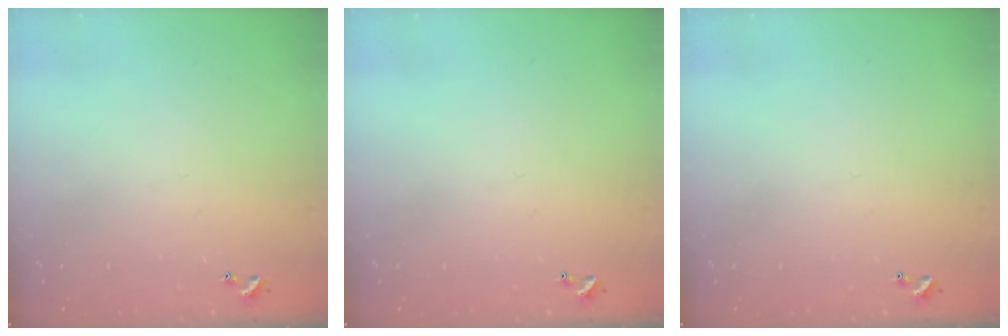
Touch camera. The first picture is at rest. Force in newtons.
{"total": 0.0}
{"total": 0.0}